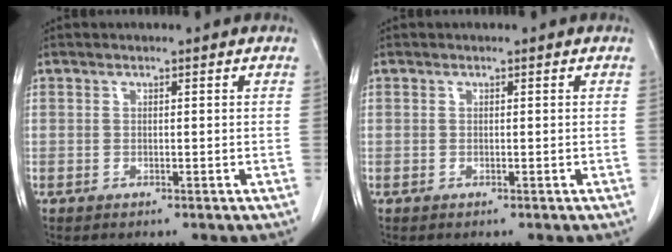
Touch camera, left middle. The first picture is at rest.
{"total": 0.0}